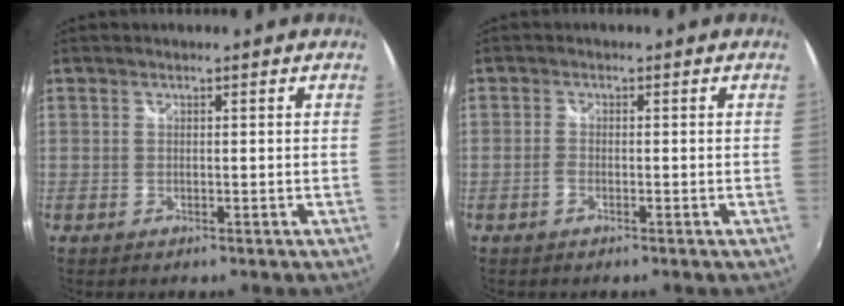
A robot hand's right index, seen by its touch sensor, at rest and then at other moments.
{"total": 1.2, "force": [-0.7, 0.5, 0.9], "torque": [-0.023, 0.000, -0.015]}